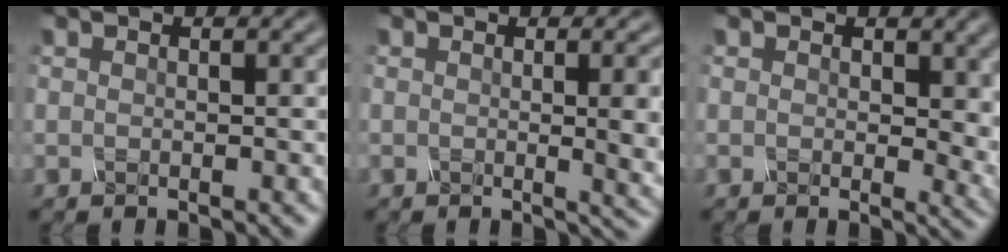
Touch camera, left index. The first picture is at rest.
{"total": 6.3, "force": [0.1, 2.5, 5.8], "torque": [-0.038, 0.000, 0.004]}
{"total": 4.5, "force": [0.8, 2.7, 3.5], "torque": [-0.032, -0.006, 0.008]}